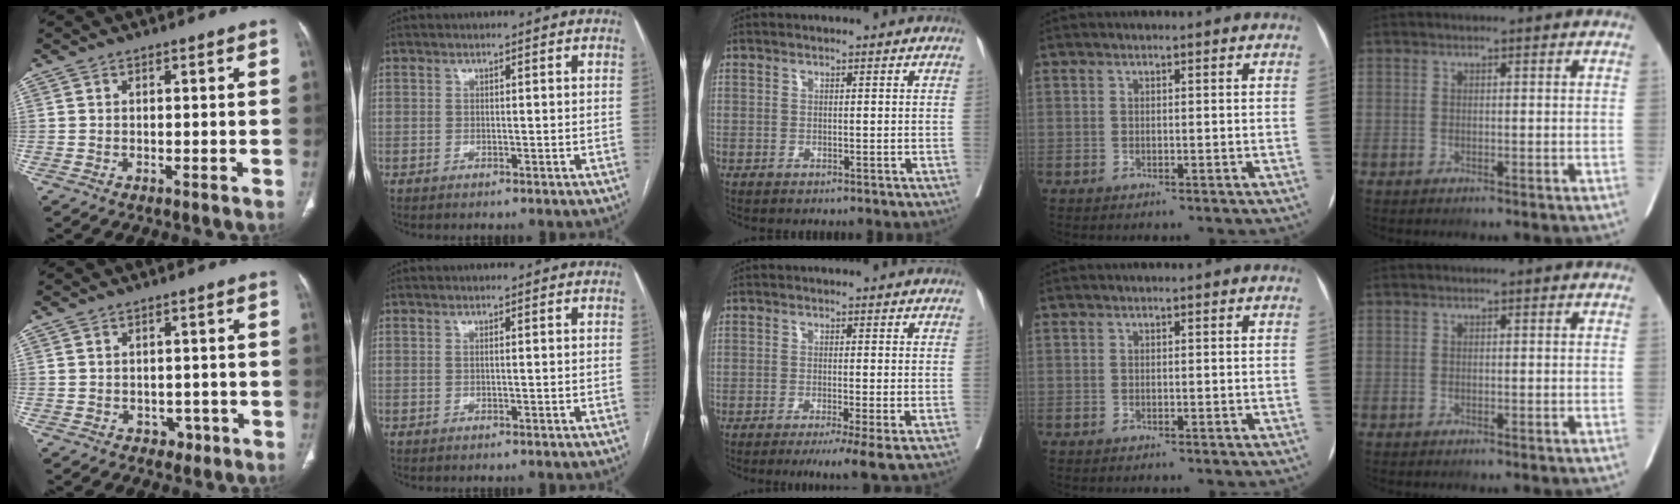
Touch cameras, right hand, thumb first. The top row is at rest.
{"thumb": {"total": 2.7, "force": [-0.7, 2.4, 1.1], "torque": [-0.002, 0.005, -0.002]}, "middle": {"total": 4.8, "force": [-2.8, -0.4, 3.9], "torque": [-0.050, -0.015, -0.045]}}